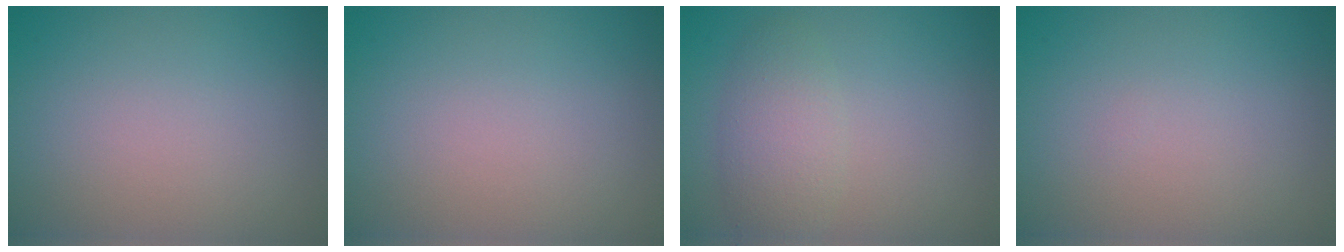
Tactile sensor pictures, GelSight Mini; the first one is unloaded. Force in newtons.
{"total": 0.0}
{"total": 3.1, "press": 3.1, "slide": 0.0}
{"total": 0.0}